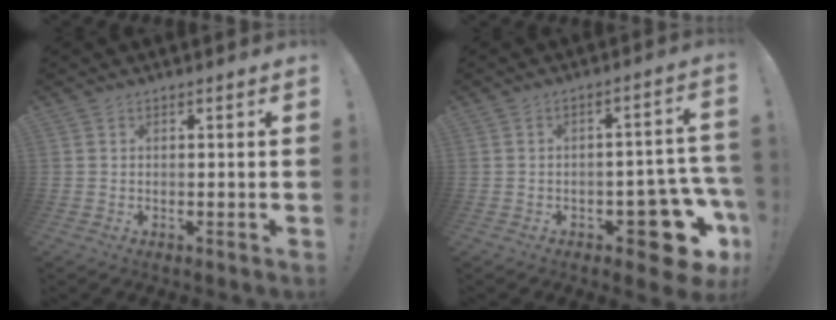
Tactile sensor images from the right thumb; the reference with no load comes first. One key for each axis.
{"total": 14.3, "fx": -6.5, "fy": 6.6, "fz": 10.9, "tx": -0.100, "ty": 0.041, "tz": -0.094}